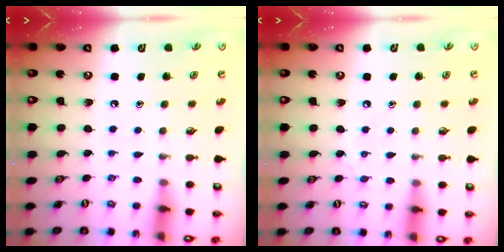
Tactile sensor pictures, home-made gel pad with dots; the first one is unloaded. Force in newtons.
{"total": 4.6, "press": 4.5, "slide": 0.6}